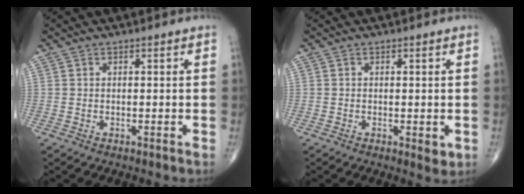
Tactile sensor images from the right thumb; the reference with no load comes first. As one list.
[{"total": 2.0, "force": [-0.4, 0.8, 1.8], "torque": [-0.021, -0.005, -0.006]}]